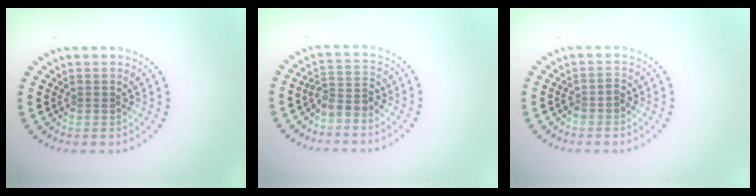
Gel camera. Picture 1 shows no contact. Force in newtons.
{"total": 2.3, "press": 1.8, "slide": 1.5}
{"total": 1.2, "press": 1.0, "slide": 0.6}